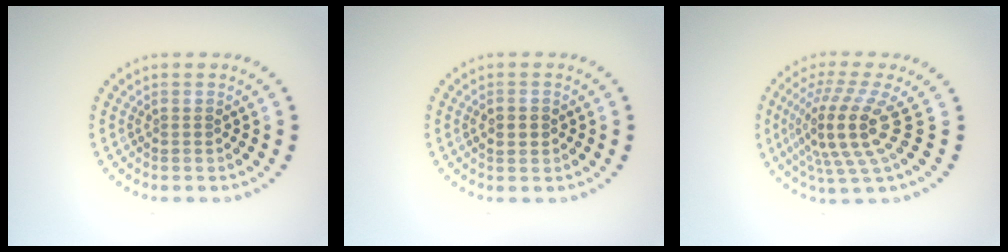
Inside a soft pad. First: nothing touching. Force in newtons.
{"total": 2.2, "press": 2.2, "slide": 0.1}
{"total": 5.5, "press": 3.9, "slide": 3.8}